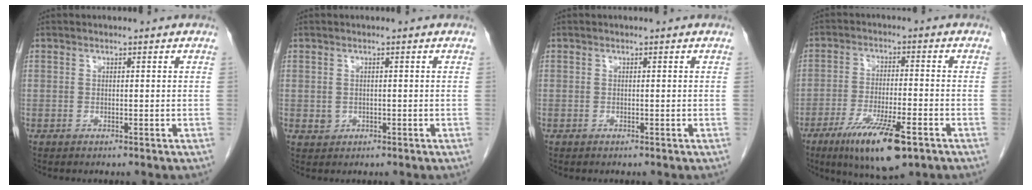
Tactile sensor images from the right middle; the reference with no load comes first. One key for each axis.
{"total": 1.3, "fx": -0.1, "fy": 1.2, "fz": 0.4, "tx": -0.009, "ty": 0.002, "tz": 0.005}
{"total": 0.0}
{"total": 12.0, "fx": -6.9, "fy": 2.2, "fz": 9.5, "tx": -0.171, "ty": -0.025, "tz": -0.109}